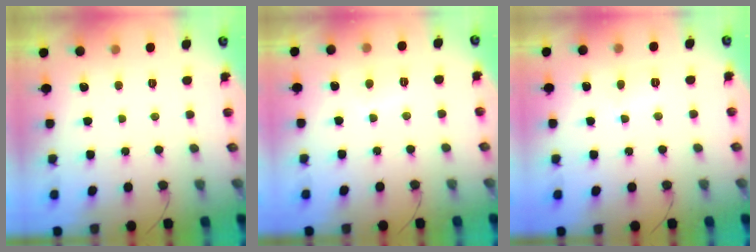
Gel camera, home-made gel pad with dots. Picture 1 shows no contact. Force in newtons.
{"total": 4.3, "press": 4.3, "slide": 0.4}
{"total": 4.6, "press": 4.6, "slide": 0.5}